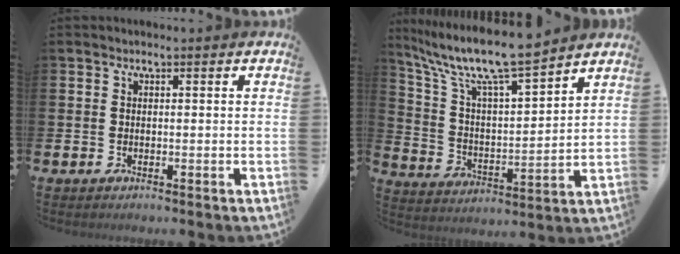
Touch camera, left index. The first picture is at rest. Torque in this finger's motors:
{"motor_torque": [0.29, -0.44, 0.83, 0.21]}